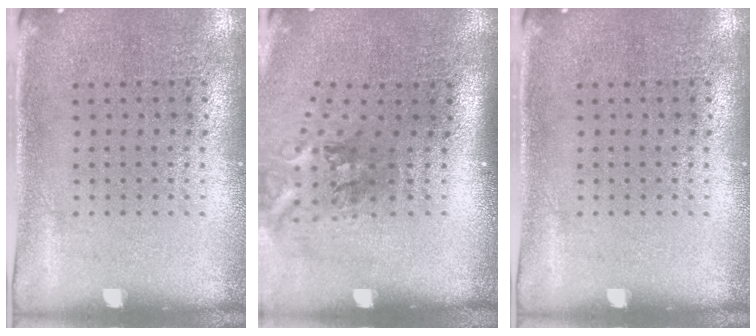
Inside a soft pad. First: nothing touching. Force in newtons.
{"total": 1.8, "press": 1.1, "slide": 1.4}
{"total": 0.0}